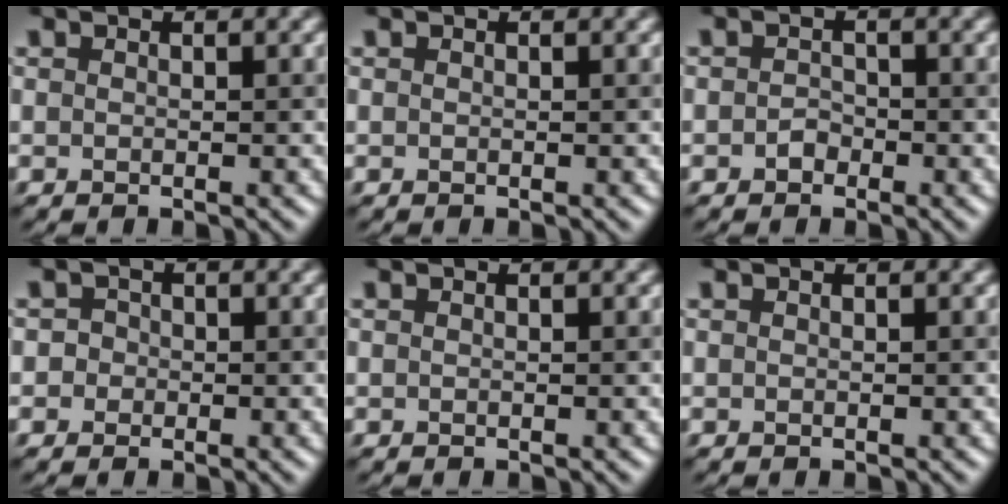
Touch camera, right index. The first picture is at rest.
{"total": 0.0}
{"total": 0.6, "force": [-0.5, 0.4, 0.1], "torque": [-0.005, 0.007, -0.003]}
{"total": 0.9, "force": [0.0, 0.9, -0.1], "torque": [0.012, 0.009, -0.005]}
{"total": 0.0}
{"total": 0.0}